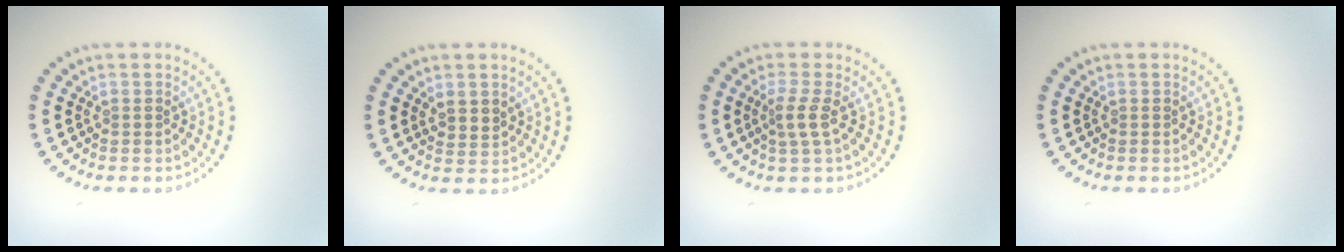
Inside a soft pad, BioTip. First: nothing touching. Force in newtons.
{"total": 1.6, "press": 1.3, "slide": 1.0}
{"total": 1.8, "press": 1.3, "slide": 1.2}
{"total": 0.0}